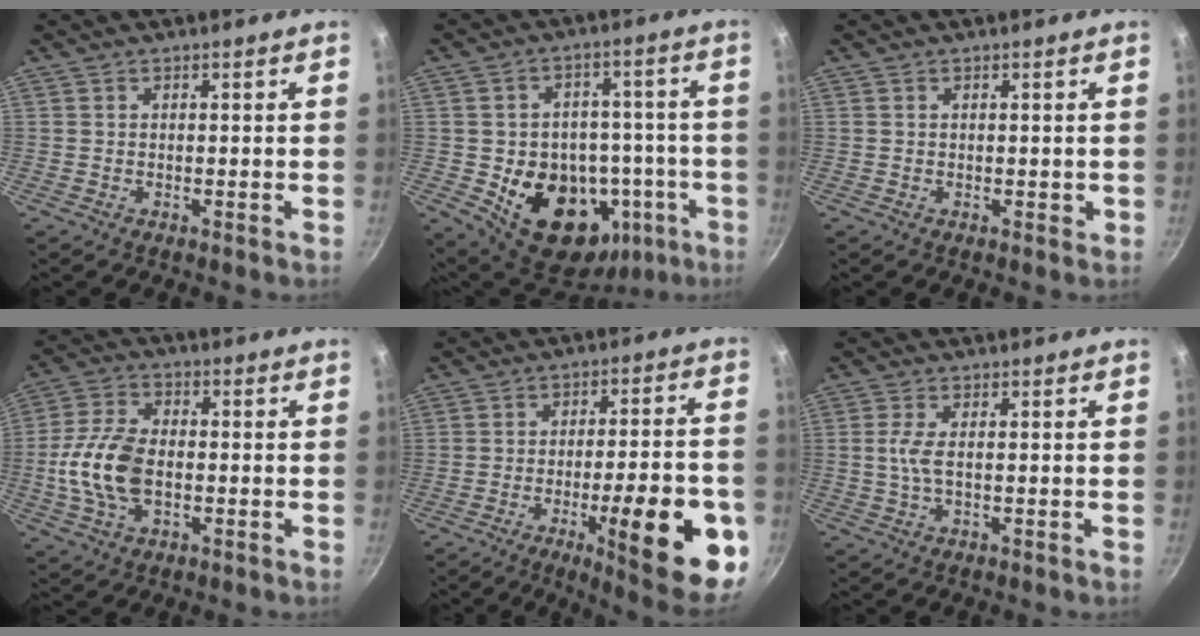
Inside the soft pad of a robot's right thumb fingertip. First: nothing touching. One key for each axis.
{"total": 22.0, "fx": -7.4, "fy": 15.9, "fz": 13.3, "tx": -0.161, "ty": 0.029, "tz": -0.082}
{"total": 0.7, "fx": 0.1, "fy": 0.6, "fz": 0.4, "tx": 0.000, "ty": 0.003, "tz": 0.002}
{"total": 12.0, "fx": -1.6, "fy": 7.0, "fz": 9.7, "tx": -0.192, "ty": 0.024, "tz": -0.037}
{"total": 20.9, "fx": -7.1, "fy": 5.3, "fz": 18.9, "tx": -0.231, "ty": 0.022, "tz": -0.093}
{"total": 3.2, "fx": -0.1, "fy": 0.8, "fz": 3.1, "tx": -0.074, "ty": 0.002, "tz": -0.002}